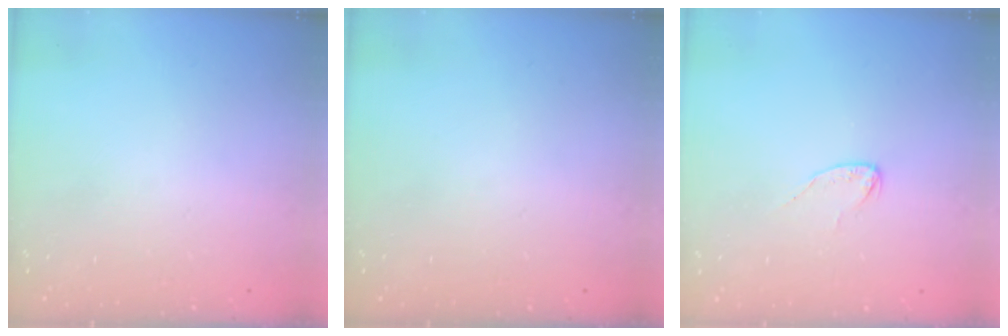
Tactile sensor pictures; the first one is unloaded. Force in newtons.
{"total": 0.0}
{"total": 3.5, "press": 3.5, "slide": 0.3}